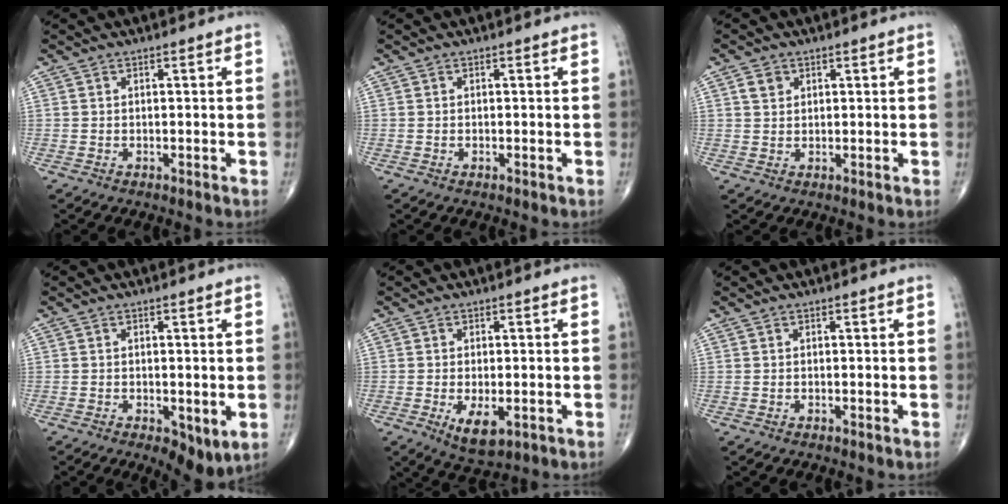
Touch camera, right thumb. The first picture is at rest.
{"total": 0.0}
{"total": 2.5, "force": [1.1, 2.0, 1.0], "torque": [-0.012, -0.002, 0.018]}
{"total": 7.0, "force": [-2.0, 3.1, 5.9], "torque": [-0.079, -0.015, -0.026]}
{"total": 5.9, "force": [-1.8, 2.7, 4.9], "torque": [-0.081, -0.012, -0.024]}
{"total": 0.0}